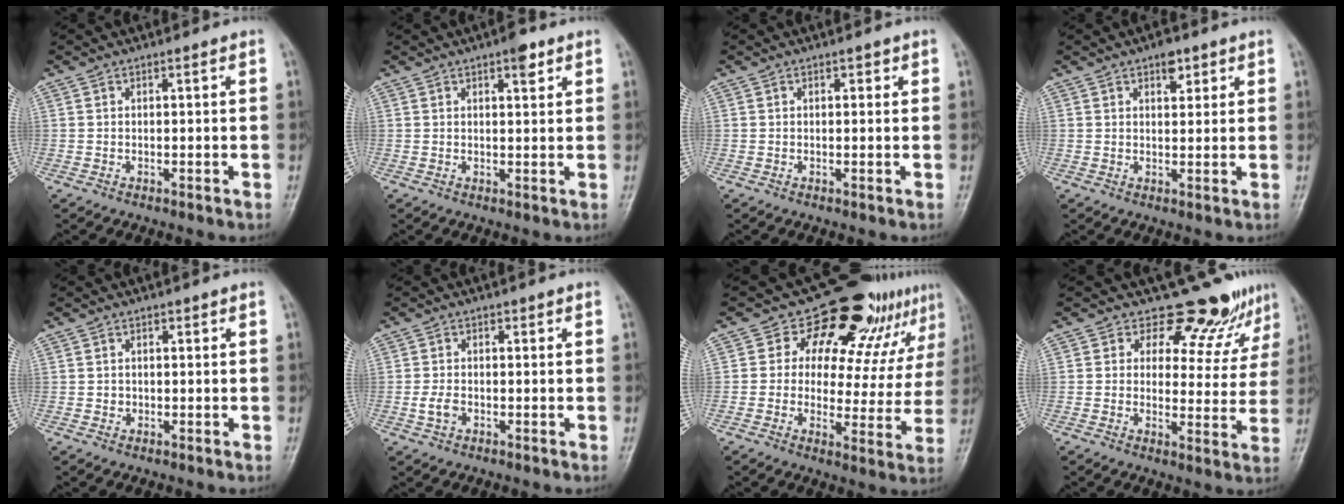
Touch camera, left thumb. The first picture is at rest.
{"total": 3.1, "force": [1.9, 1.2, 2.2], "torque": [-0.022, -0.007, 0.024]}
{"total": 0.8, "force": [0.4, 0.5, 0.5], "torque": [0.001, 0.000, 0.003]}
{"total": 3.4, "force": [2.0, 1.8, 2.1], "torque": [-0.015, -0.008, 0.029]}
{"total": 0.9, "force": [0.0, 0.9, 0.1], "torque": [0.005, 0.003, -0.001]}
{"total": 2.6, "force": [-0.8, 1.8, 1.7], "torque": [-0.033, 0.002, -0.016]}
{"total": 17.5, "force": [11.3, 8.8, 10.0], "torque": [-0.077, -0.053, 0.139]}
{"total": 10.6, "force": [9.0, 5.0, 2.4], "torque": [0.013, -0.066, 0.102]}